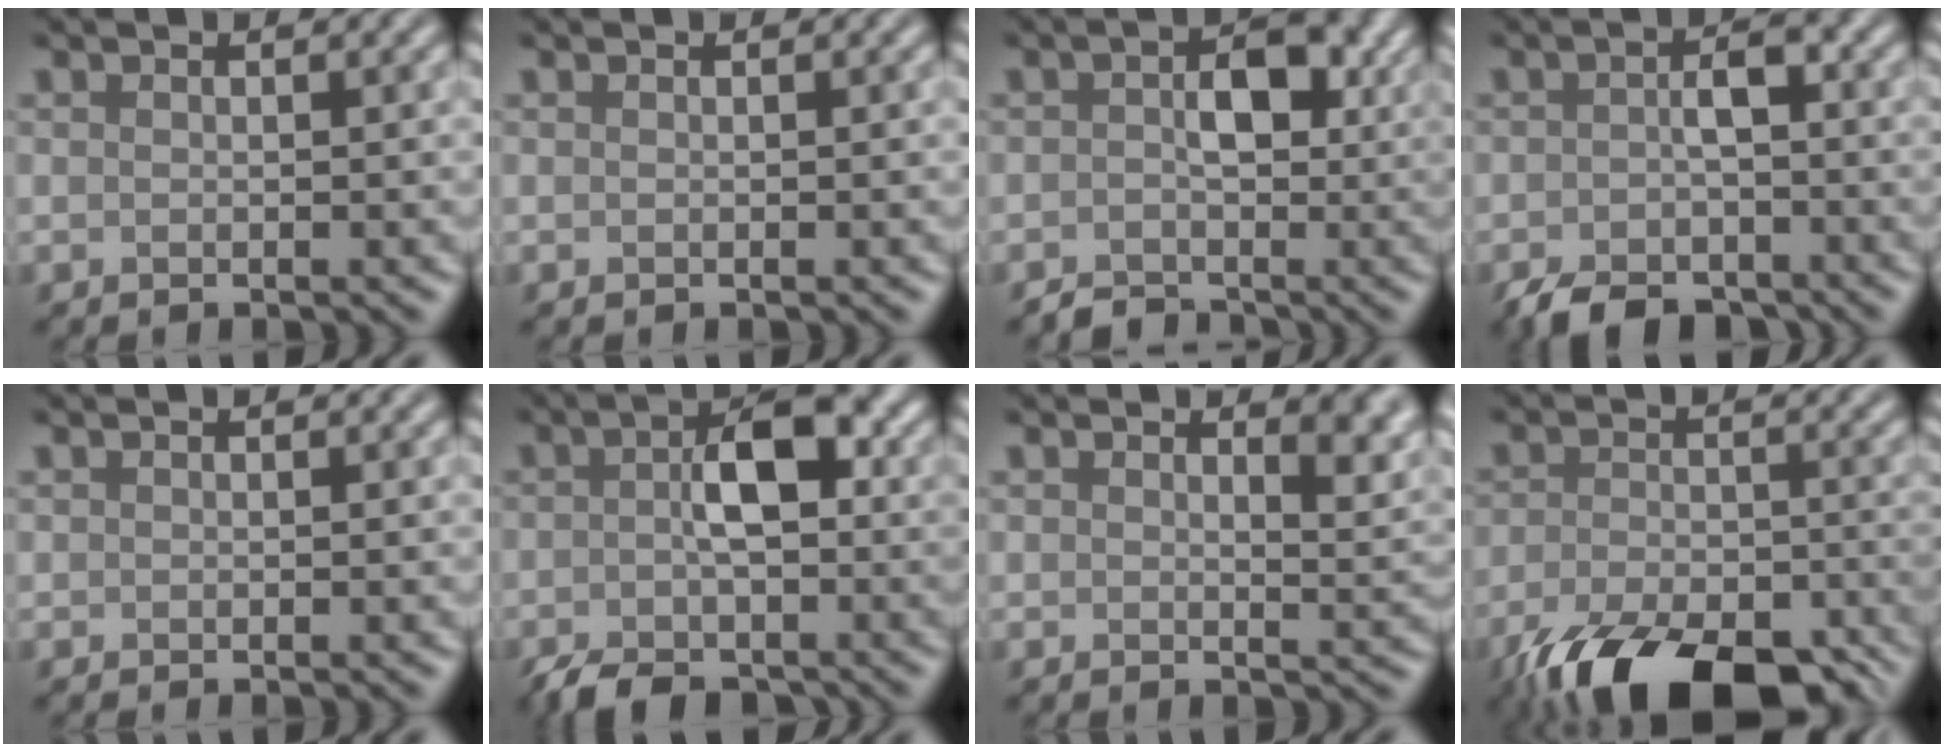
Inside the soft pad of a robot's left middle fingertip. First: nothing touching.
{"total": 0.0}
{"total": 3.4, "force": [-1.4, 2.1, 2.3], "torque": [-0.024, 0.008, -0.022]}
{"total": 5.1, "force": [-3.5, 2.0, 3.1], "torque": [-0.053, -0.001, -0.057]}
{"total": 0.0}
{"total": 6.5, "force": [-2.6, 3.0, 5.1], "torque": [-0.086, 0.009, -0.042]}
{"total": 4.8, "force": [2.9, 2.0, 3.2], "torque": [-0.015, 0.021, 0.039]}
{"total": 12.6, "force": [-9.2, 4.8, 7.1], "torque": [-0.145, -0.044, -0.137]}